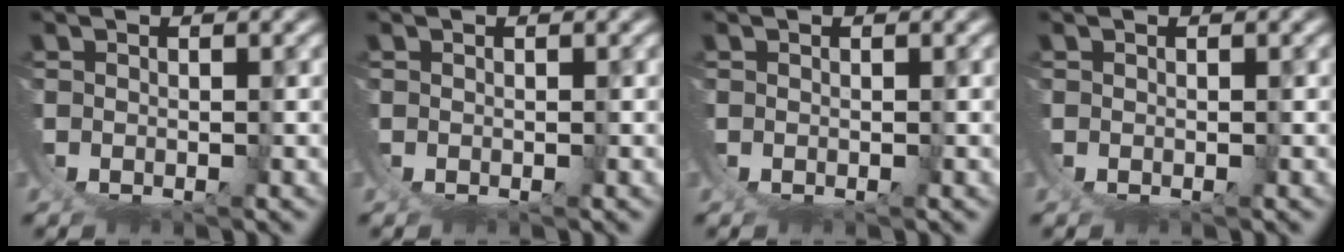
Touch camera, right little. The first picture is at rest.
{"total": 0.0}
{"total": 0.0}
{"total": 0.0}